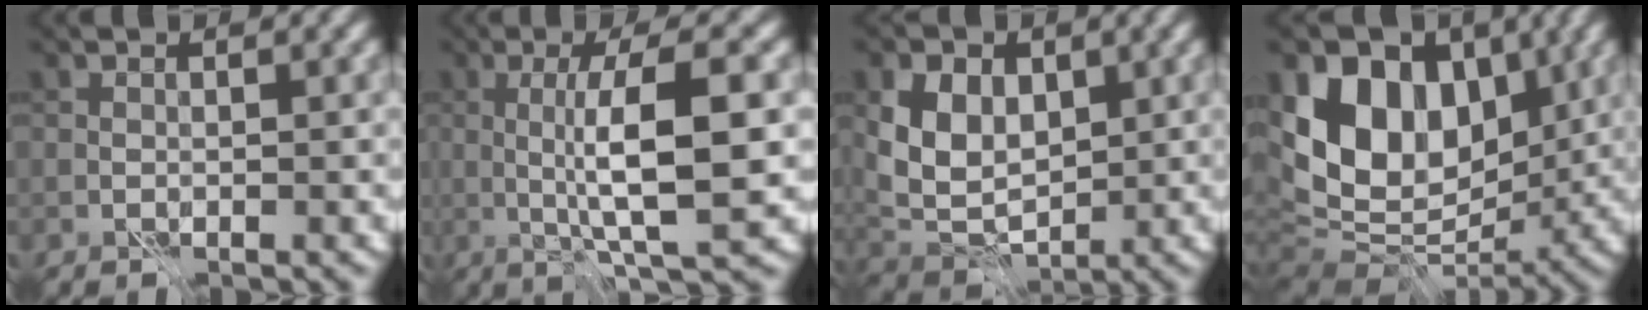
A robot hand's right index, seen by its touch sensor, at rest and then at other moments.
{"total": 7.3, "force": [0.0, 1.3, 7.2], "torque": [-0.119, 0.003, 0.002]}
{"total": 5.6, "force": [1.4, 4.2, 3.6], "torque": [-0.071, -0.006, 0.024]}
{"total": 13.9, "force": [3.2, 9.8, 9.3], "torque": [-0.159, 0.024, 0.064]}